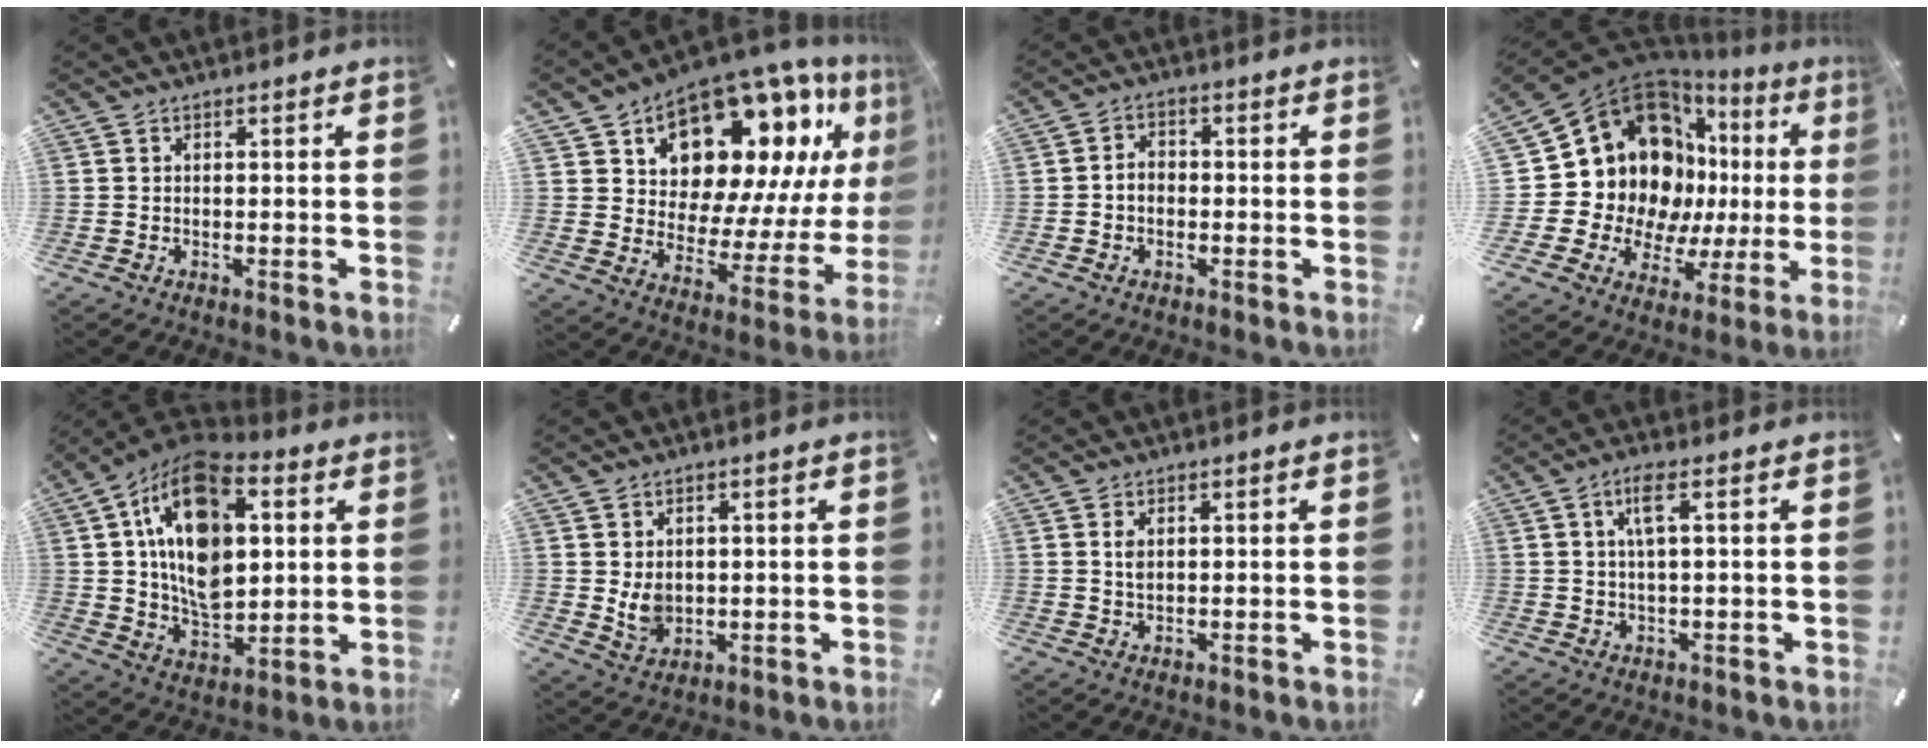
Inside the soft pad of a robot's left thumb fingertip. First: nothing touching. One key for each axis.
{"total": 17.2, "fx": 11.6, "fy": 9.9, "fz": 7.9, "tx": -0.115, "ty": -0.102, "tz": 0.199}
{"total": 3.5, "fx": -0.8, "fy": 2.6, "fz": 2.1, "tx": -0.040, "ty": 0.009, "tz": -0.016}
{"total": 21.9, "fx": 7.1, "fy": 16.0, "fz": 13.2, "tx": -0.234, "ty": -0.080, "tz": 0.145}
{"total": 19.4, "fx": 5.0, "fy": 12.6, "fz": 13.9, "tx": -0.261, "ty": -0.010, "tz": 0.085}
{"total": 5.1, "fx": 0.9, "fy": 4.4, "fz": 2.5, "tx": -0.047, "ty": -0.005, "tz": 0.015}
{"total": 2.0, "fx": 0.7, "fy": 1.0, "fz": 1.5, "tx": -0.034, "ty": 0.002, "tz": 0.012}
{"total": 4.8, "fx": 1.5, "fy": 1.2, "fz": 4.4, "tx": -0.090, "ty": 0.004, "tz": 0.024}